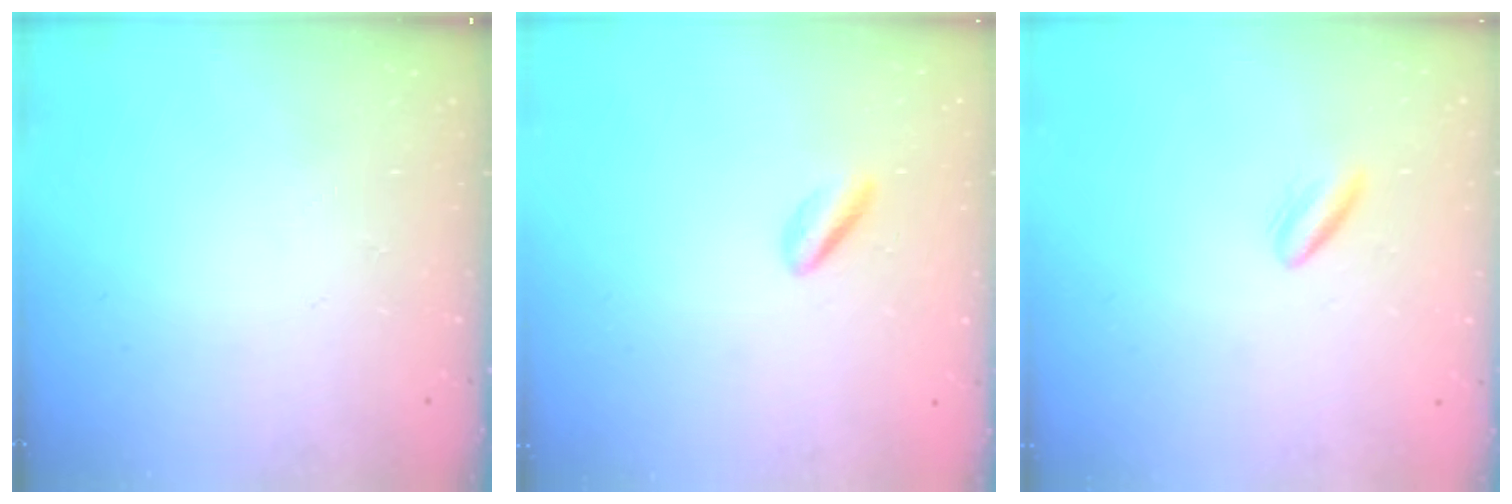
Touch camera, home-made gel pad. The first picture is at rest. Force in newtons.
{"total": 1.6, "press": 1.3, "slide": 0.8}
{"total": 2.1, "press": 1.9, "slide": 0.9}